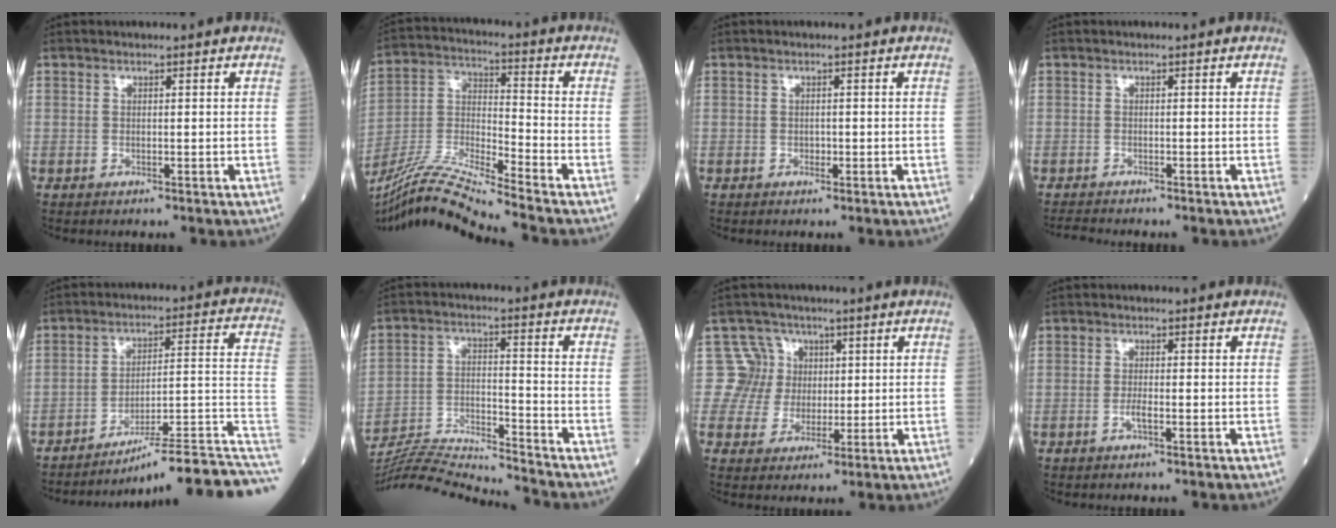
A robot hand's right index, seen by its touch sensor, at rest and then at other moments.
{"total": 15.4, "force": [-13.7, -2.1, 6.7], "torque": [-0.131, -0.011, -0.256]}
{"total": 0.6, "force": [-0.2, 0.5, 0.4], "torque": [-0.005, 0.002, -0.004]}
{"total": 1.7, "force": [-1.6, -0.3, 0.1], "torque": [-0.008, -0.009, -0.030]}
{"total": 18.3, "force": [-15.5, -0.5, 9.8], "torque": [-0.066, 0.041, -0.219]}
{"total": 15.8, "force": [-15.3, -1.7, 3.5], "torque": [-0.063, 0.002, -0.259]}
{"total": 6.0, "force": [1.5, 5.8, -0.9], "torque": [0.032, 0.013, 0.029]}
{"total": 1.4, "force": [-0.6, 0.1, 1.3], "torque": [-0.026, 0.001, -0.012]}